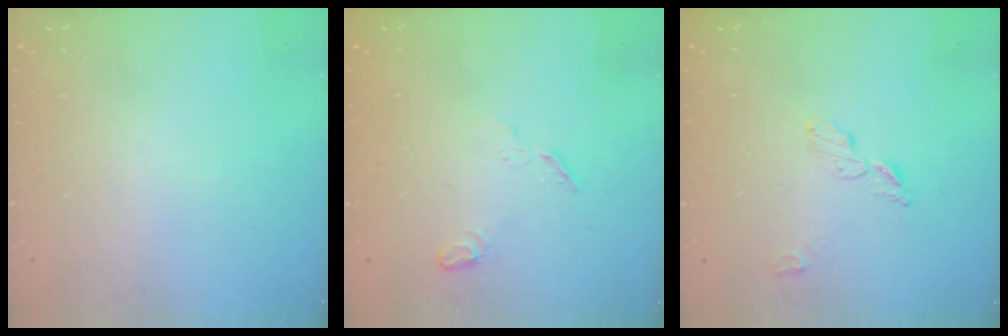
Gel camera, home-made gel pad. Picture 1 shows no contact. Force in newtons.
{"total": 4.2, "press": 4.2, "slide": 0.5}
{"total": 6.0, "press": 5.9, "slide": 0.6}